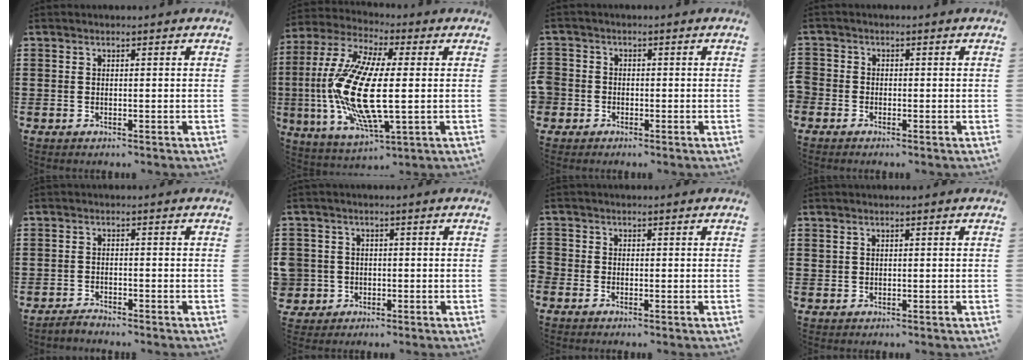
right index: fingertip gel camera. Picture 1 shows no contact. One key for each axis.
{"total": 16.9, "fx": -0.4, "fy": 5.2, "fz": 16.0, "tx": -0.348, "ty": -0.026, "tz": -0.010}
{"total": 1.9, "fx": -1.1, "fy": 1.6, "fz": 0.2, "tx": -0.011, "ty": 0.003, "tz": -0.025}
{"total": 1.2, "fx": -0.9, "fy": 0.7, "fz": 0.2, "tx": -0.006, "ty": 0.000, "tz": -0.019}
{"total": 1.4, "fx": -1.4, "fy": 0.0, "fz": 0.0, "tx": -0.005, "ty": 0.004, "tz": -0.029}
{"total": 3.1, "fx": -0.7, "fy": 3.1, "fz": 0.1, "tx": -0.026, "ty": 0.004, "tz": -0.019}
{"total": 0.8, "fx": -0.7, "fy": 0.4, "fz": 0.2, "tx": -0.005, "ty": -0.001, "tz": -0.014}
{"total": 0.8, "fx": 0.4, "fy": 0.7, "fz": 0.1, "tx": -0.004, "ty": 0.004, "tz": 0.008}